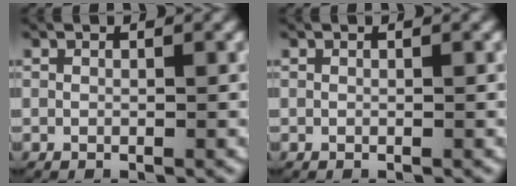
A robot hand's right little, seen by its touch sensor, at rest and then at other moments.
{"total": 0.0}